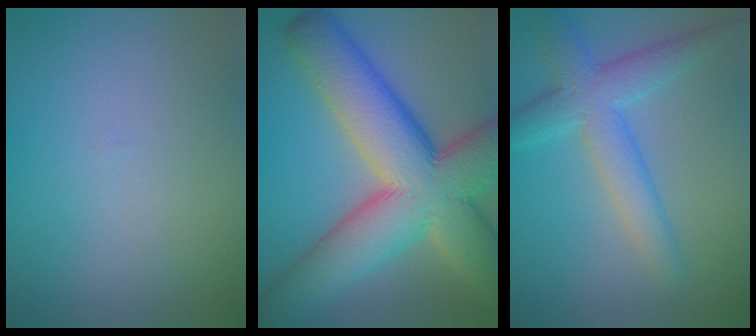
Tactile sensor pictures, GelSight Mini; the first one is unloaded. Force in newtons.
{"total": 14.6, "press": 14.6, "slide": 1.1}
{"total": 4.7, "press": 4.7, "slide": 0.1}